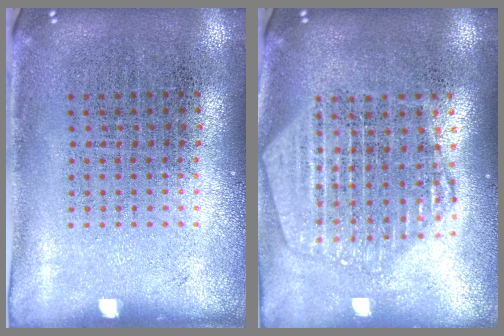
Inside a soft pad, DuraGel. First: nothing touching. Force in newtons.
{"total": 2.2, "press": 1.9, "slide": 1.1}